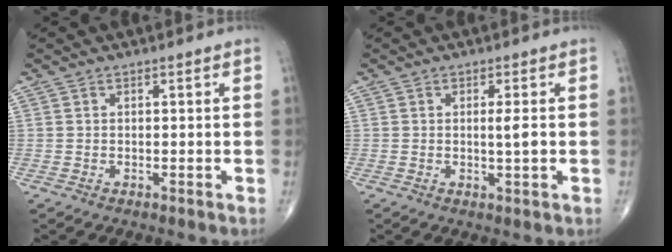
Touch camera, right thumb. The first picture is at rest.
{"total": 2.7, "force": [0.0, 0.1, 2.7], "torque": [-0.045, -0.004, 0.000]}